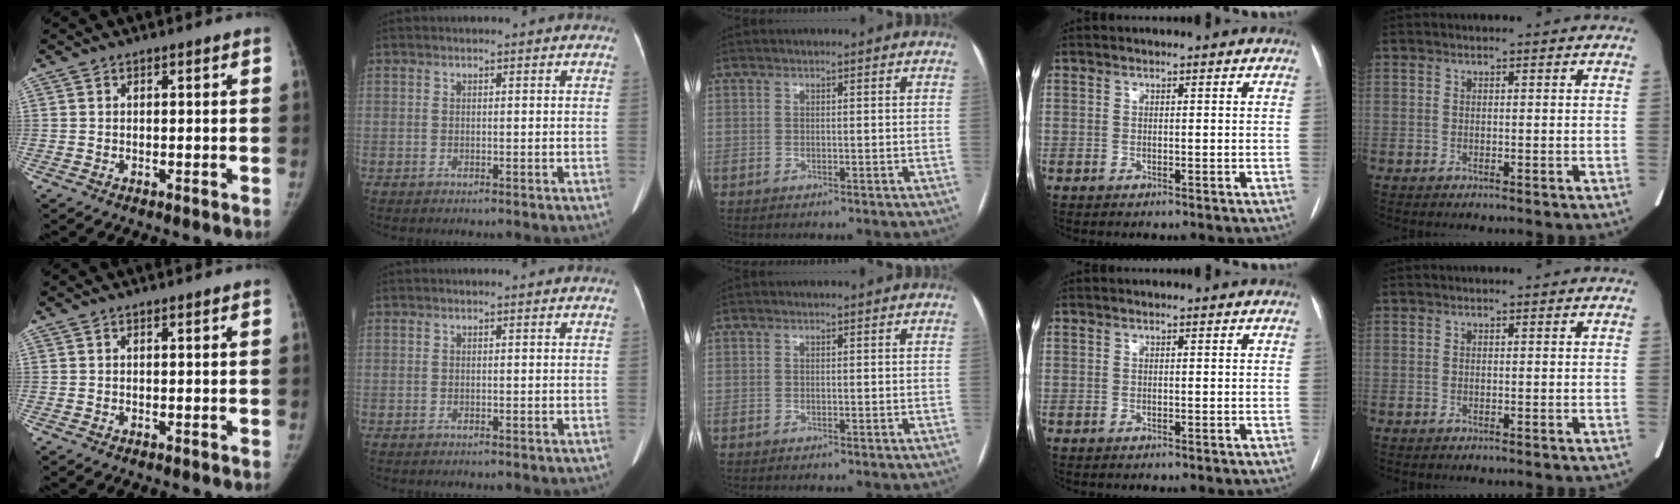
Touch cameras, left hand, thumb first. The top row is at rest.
{}